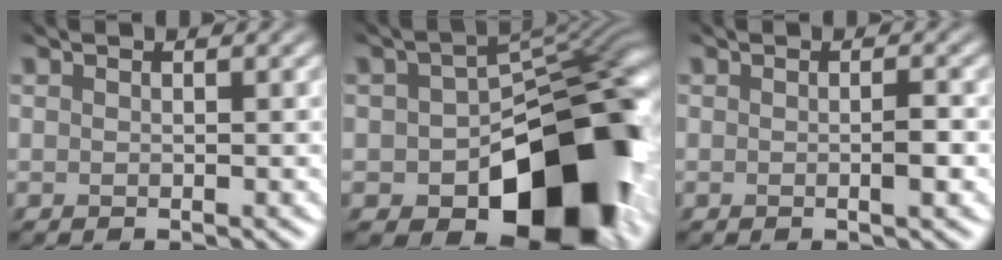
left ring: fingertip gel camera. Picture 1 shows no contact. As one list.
[{"total": 15.9, "force": [-5.8, 9.4, 11.5], "torque": [-0.116, -0.018, -0.084]}, {"total": 1.5, "force": [-0.7, 0.3, 1.4], "torque": [-0.022, -0.001, -0.006]}]